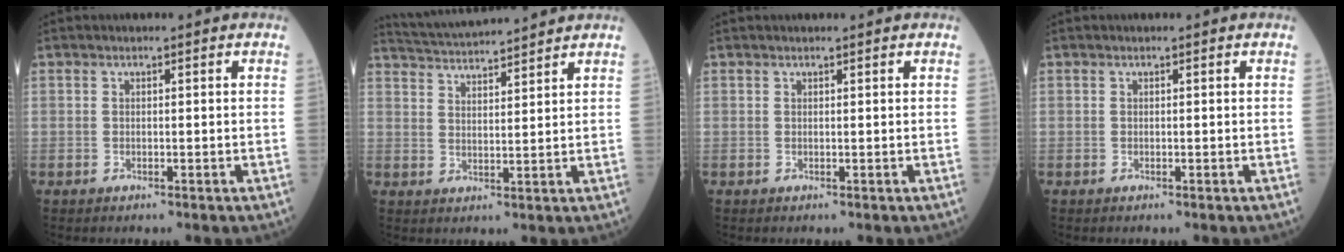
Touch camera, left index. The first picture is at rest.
{"total": 11.1, "force": [10.6, -0.3, 3.3], "torque": [-0.071, 0.023, 0.168]}
{"total": 1.7, "force": [1.6, 0.1, 0.5], "torque": [-0.006, 0.013, 0.023]}
{"total": 0.5, "force": [0.5, 0.0, 0.1], "torque": [-0.004, 0.007, 0.008]}